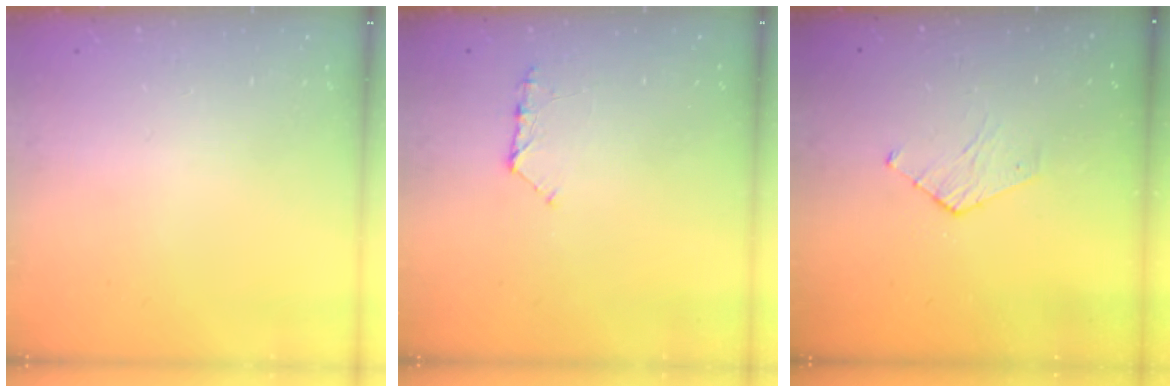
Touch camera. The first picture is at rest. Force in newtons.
{"total": 7.0, "press": 7.0, "slide": 0.6}
{"total": 2.8, "press": 2.8, "slide": 0.3}